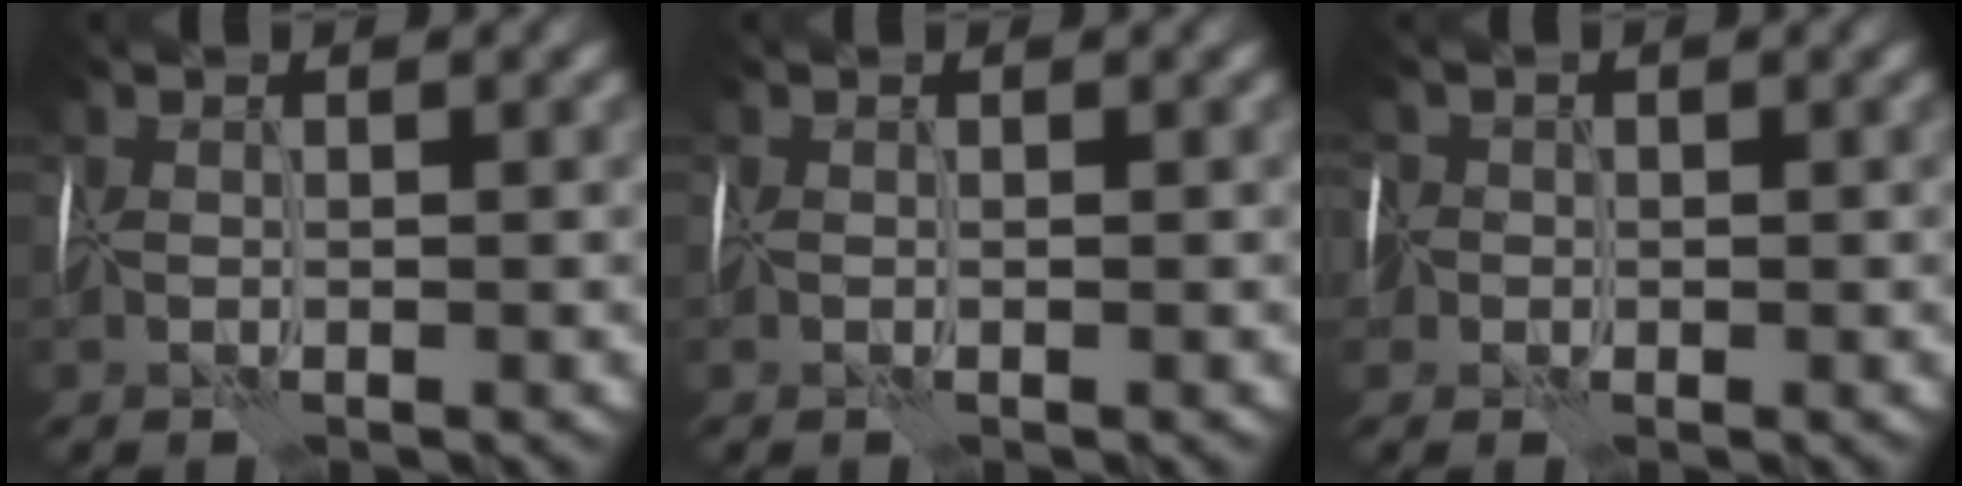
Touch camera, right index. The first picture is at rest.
{"total": 0.0}
{"total": 4.2, "force": [0.0, 3.6, 2.2], "torque": [-0.045, 0.023, -0.028]}